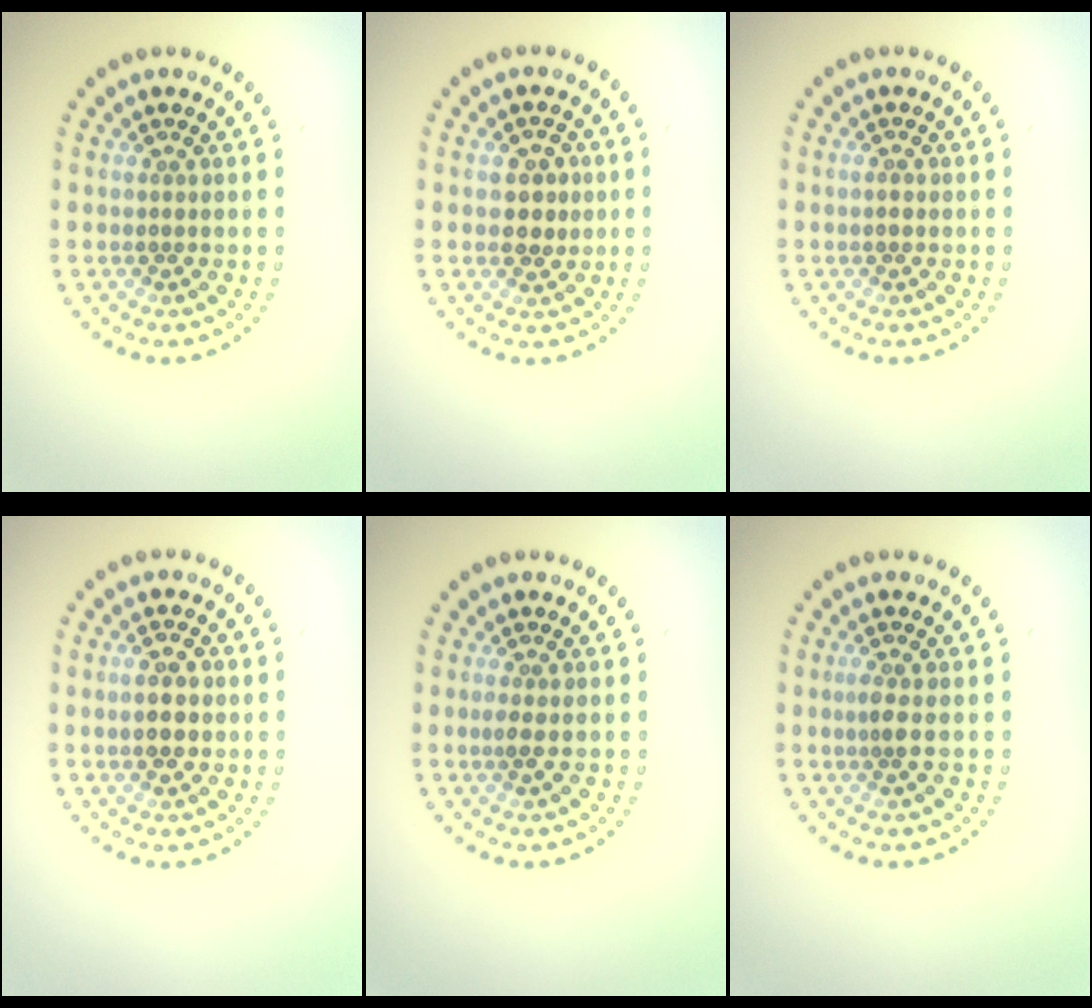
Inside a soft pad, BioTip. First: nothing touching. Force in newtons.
{"total": 2.3, "press": 2.2, "slide": 0.3}
{"total": 0.9, "press": 0.9, "slide": 0.1}
{"total": 3.2, "press": 3.2, "slide": 0.2}
{"total": 0.9, "press": 0.7, "slide": 0.6}
{"total": 1.4, "press": 1.0, "slide": 1.0}